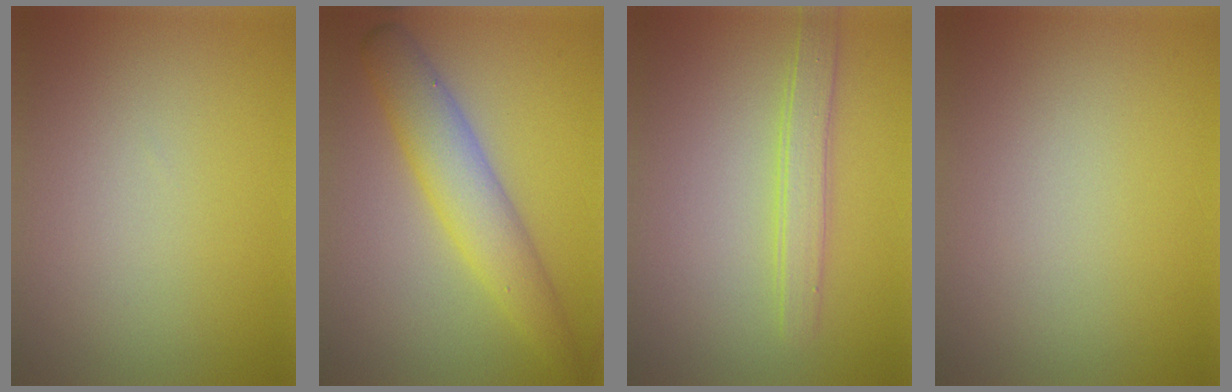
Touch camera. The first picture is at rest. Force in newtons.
{"total": 5.1, "press": 5.1, "slide": 0.3}
{"total": 2.5, "press": 2.5, "slide": 0.1}
{"total": 0.0}